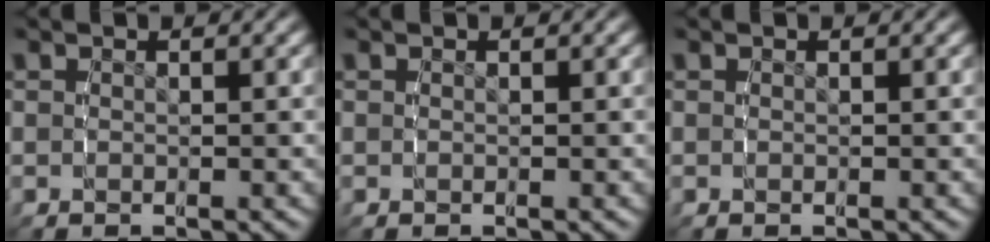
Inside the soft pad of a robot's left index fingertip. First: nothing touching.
{"total": 0.0}
{"total": 0.0}